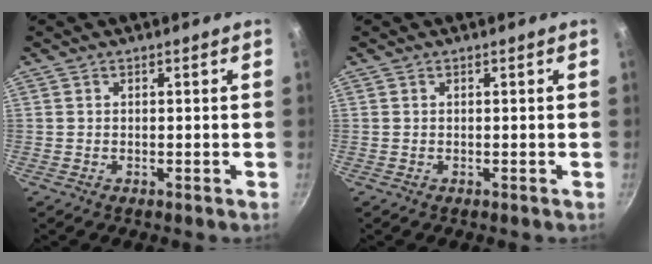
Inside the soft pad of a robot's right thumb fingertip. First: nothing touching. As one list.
[{"total": 0.0}]